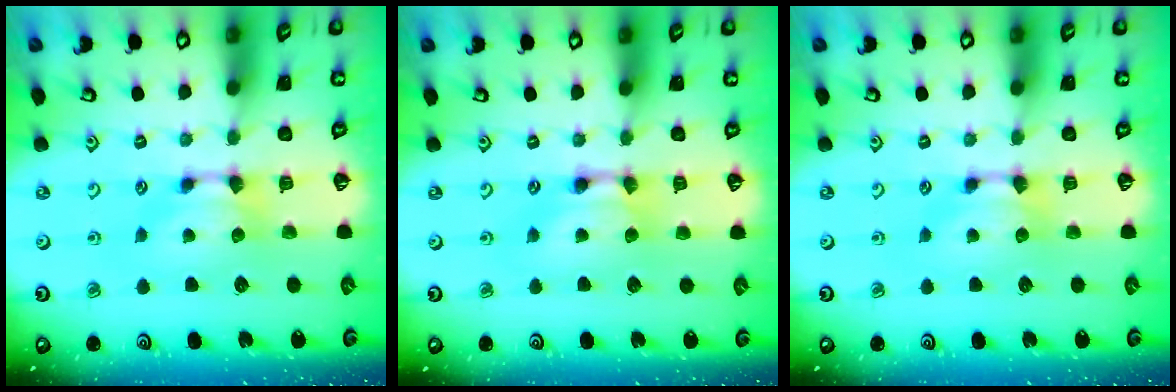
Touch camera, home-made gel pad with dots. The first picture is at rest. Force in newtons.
{"total": 2.1, "press": 2.1, "slide": 0.2}
{"total": 0.0}